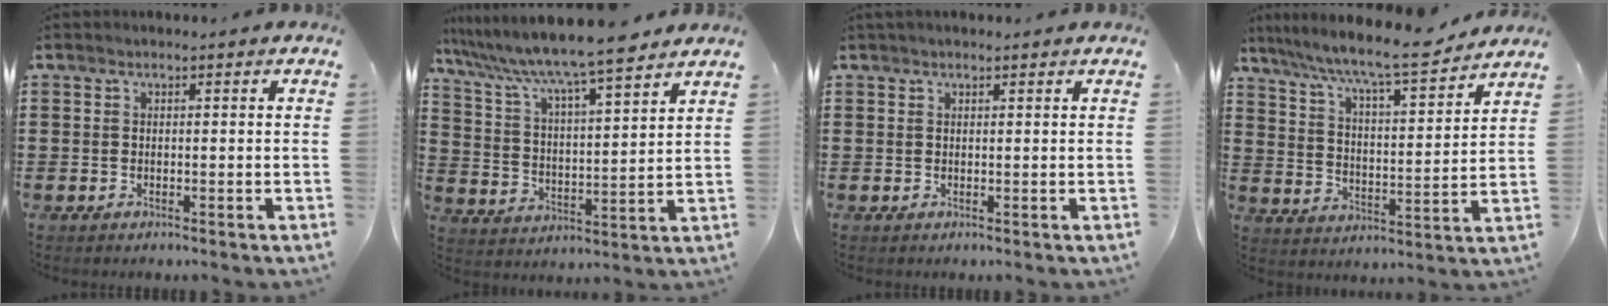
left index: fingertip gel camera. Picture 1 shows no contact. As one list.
[{"total": 7.5, "force": [6.9, -0.2, 3.0], "torque": [-0.089, -0.046, 0.111]}, {"total": 0.7, "force": [0.6, 0.2, 0.2], "torque": [-0.006, 0.001, 0.011]}, {"total": 8.8, "force": [7.8, 0.3, 4.2], "torque": [-0.102, -0.048, 0.124]}]